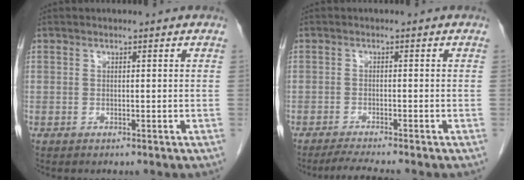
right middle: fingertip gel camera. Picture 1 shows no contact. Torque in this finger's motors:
{"motor_torque": [-0.02, 0.03, 0.00, 0.00]}